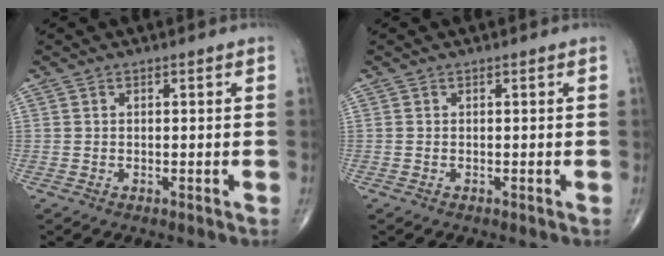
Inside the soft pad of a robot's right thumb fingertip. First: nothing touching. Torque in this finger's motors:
{"motor_torque": [-0.17, -0.16, 0.07, 0.05, 0.00]}